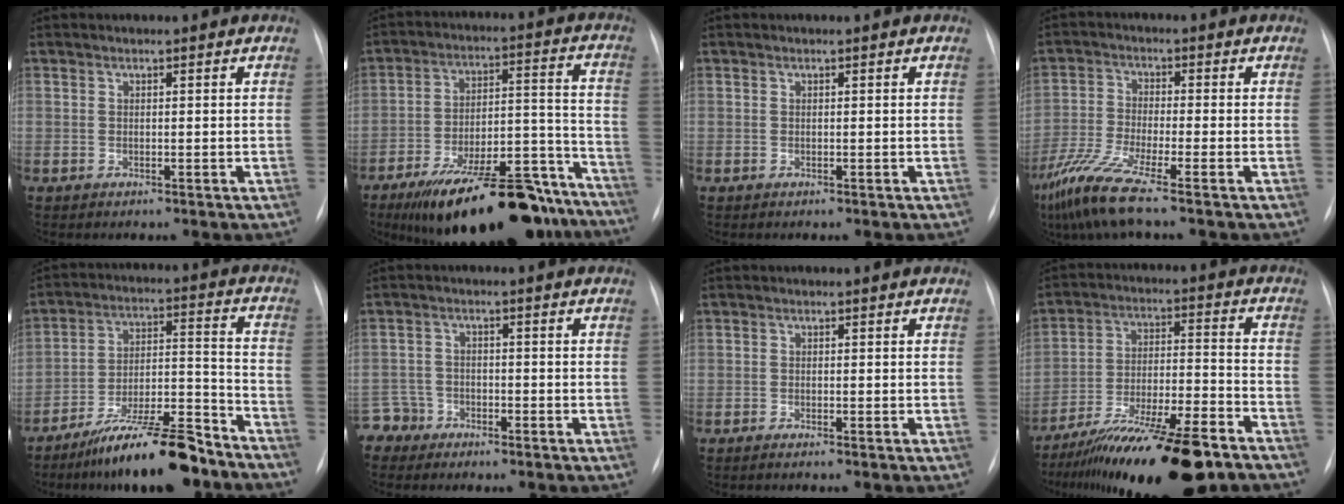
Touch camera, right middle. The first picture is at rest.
{"total": 24.5, "force": [-19.2, 7.0, 13.6], "torque": [-0.157, 0.023, -0.290]}
{"total": 0.0}
{"total": 7.9, "force": [-5.3, -0.6, 5.8], "torque": [-0.129, -0.033, -0.111]}
{"total": 15.1, "force": [-12.2, 2.4, 8.6], "torque": [-0.130, 0.024, -0.204]}
{"total": 3.5, "force": [-2.8, 1.9, -1.0], "torque": [0.023, 0.003, -0.058]}
{"total": 1.2, "force": [-1.0, -0.3, 0.7], "torque": [-0.006, -0.001, -0.012]}
{"total": 20.0, "force": [-15.6, 2.3, 12.3], "torque": [-0.172, -0.004, -0.259]}